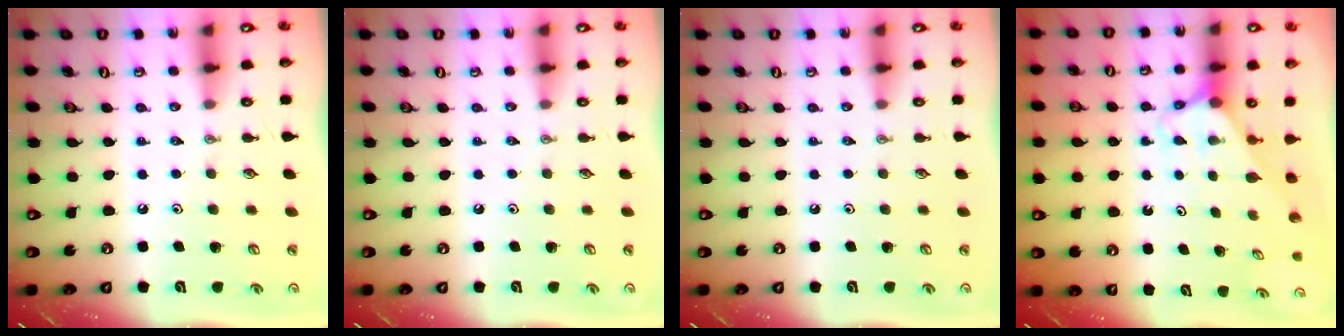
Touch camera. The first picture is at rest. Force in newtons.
{"total": 0.0}
{"total": 0.0}
{"total": 2.7, "press": 2.7, "slide": 0.2}